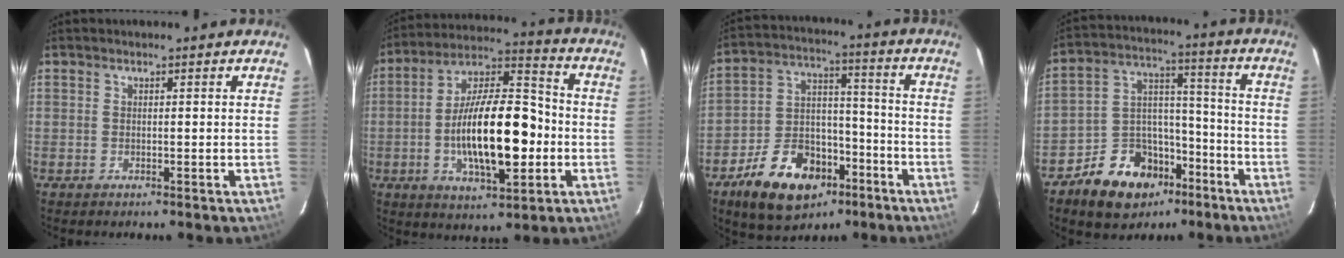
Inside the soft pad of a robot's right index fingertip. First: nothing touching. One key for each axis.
{"total": 18.6, "fx": -3.3, "fy": 7.0, "fz": 16.9, "tx": -0.302, "ty": 0.011, "tz": -0.054}
{"total": 17.9, "fx": -10.3, "fy": 10.7, "fz": 9.9, "tx": -0.202, "ty": 0.022, "tz": -0.159}
{"total": 14.6, "fx": -9.2, "fy": 9.7, "fz": 5.9, "tx": -0.121, "ty": 0.047, "tz": -0.133}